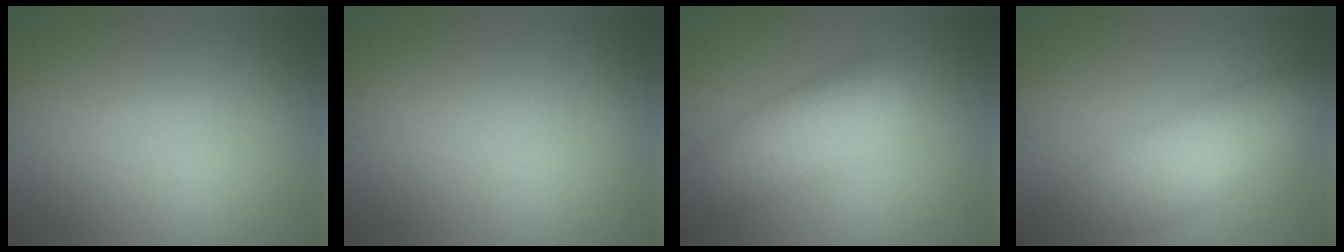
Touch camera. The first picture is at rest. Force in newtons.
{"total": 0.0}
{"total": 6.7, "press": 6.7, "slide": 0.4}
{"total": 8.8, "press": 8.8, "slide": 0.5}